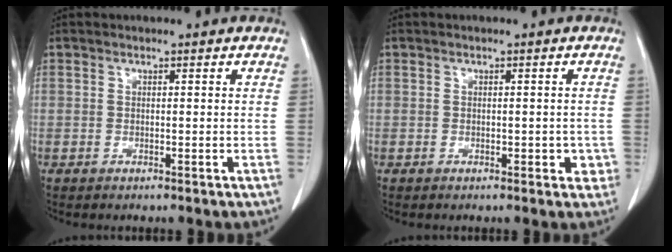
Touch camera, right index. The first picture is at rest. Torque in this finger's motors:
{"motor_torque": [0.14, 0.06, -0.04, 0.00]}